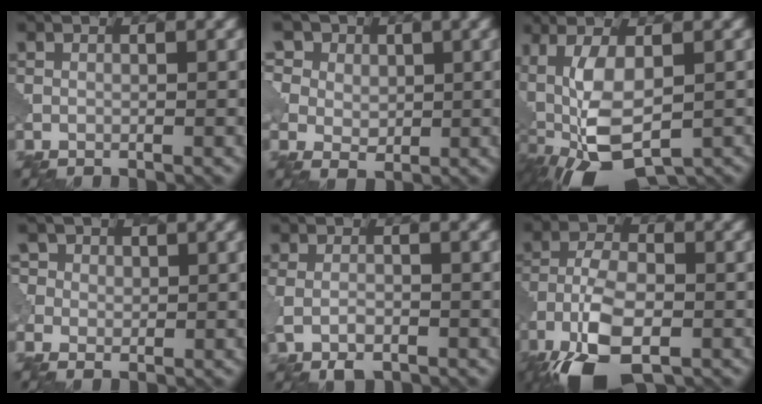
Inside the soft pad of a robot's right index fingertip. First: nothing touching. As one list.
[{"total": 11.1, "force": [5.0, 8.3, 5.5], "torque": [-0.117, 0.030, 0.065]}, {"total": 11.3, "force": [-1.1, 5.2, 10.0], "torque": [-0.196, 0.000, -0.011]}, {"total": 4.3, "force": [1.3, 3.6, 1.9], "torque": [-0.042, 0.020, 0.006]}, {"total": 2.6, "force": [-1.1, 1.6, 1.8], "torque": [-0.042, -0.010, -0.019]}, {"total": 9.7, "force": [-5.6, 4.3, 6.6], "torque": [-0.140, -0.012, -0.108]}]